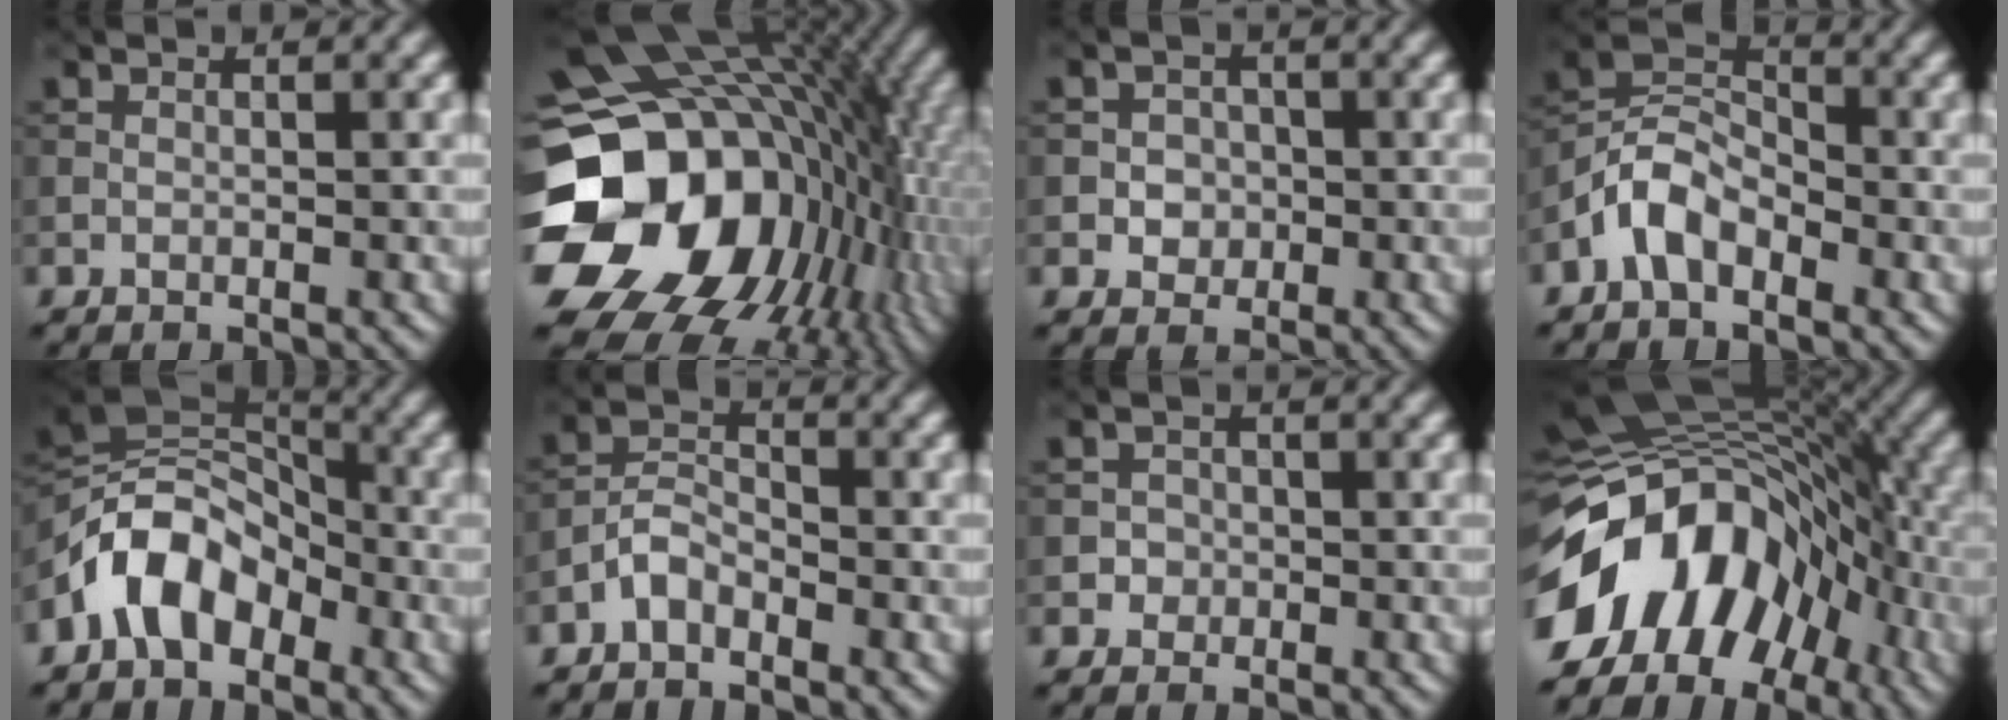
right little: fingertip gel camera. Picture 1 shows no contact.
{"total": 19.2, "force": [-1.7, 14.7, 12.3], "torque": [-0.238, -0.009, -0.016]}
{"total": 2.3, "force": [-0.3, 2.1, 0.7], "torque": [0.003, -0.001, -0.017]}
{"total": 4.7, "force": [-2.7, 2.8, 2.7], "torque": [-0.053, 0.013, -0.067]}
{"total": 7.5, "force": [-3.6, 4.8, 4.5], "torque": [-0.073, 0.013, -0.084]}
{"total": 2.5, "force": [-1.7, 1.3, 1.3], "torque": [-0.025, 0.011, -0.041]}
{"total": 1.3, "force": [-0.2, 1.3, 0.2], "torque": [0.015, -0.001, -0.006]}
{"total": 14.9, "force": [-6.2, 10.0, 9.1], "torque": [-0.155, 0.012, -0.124]}